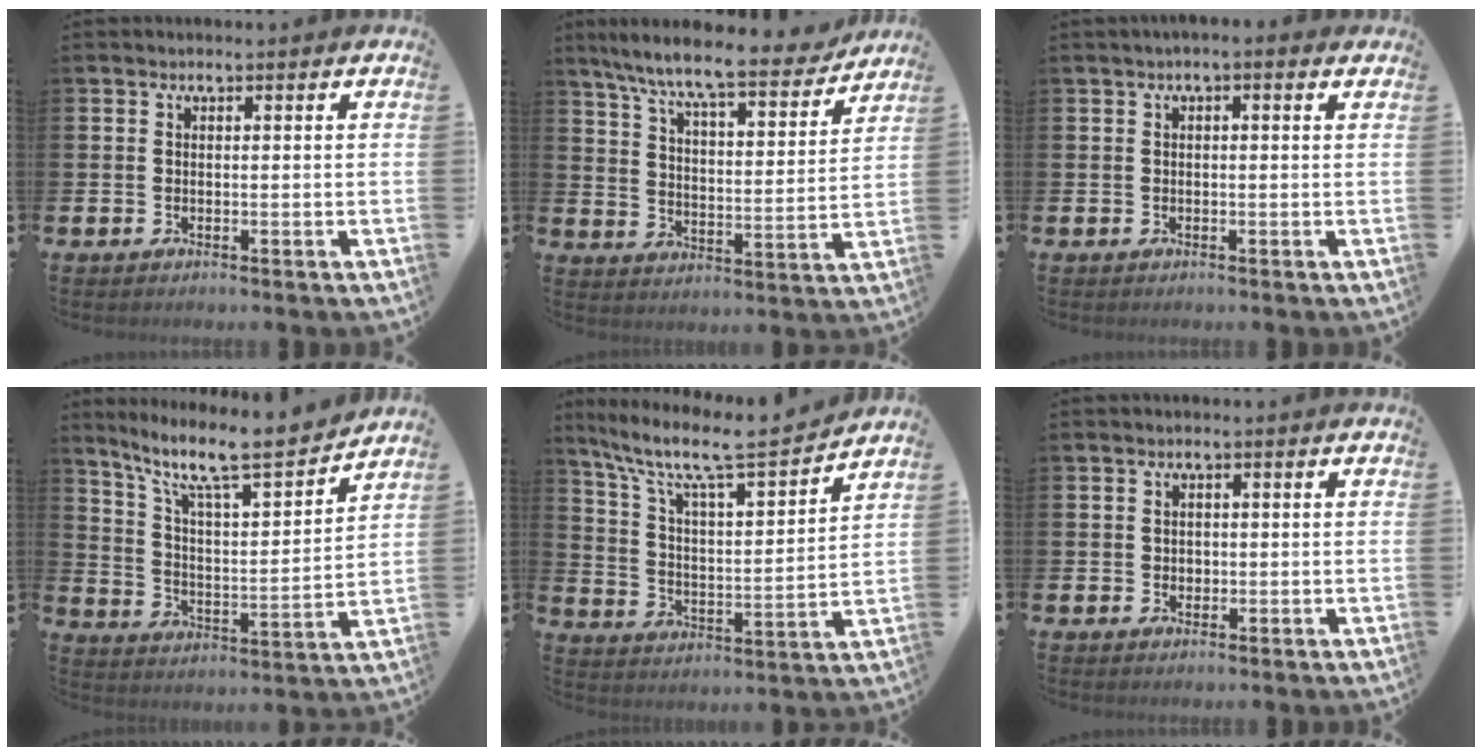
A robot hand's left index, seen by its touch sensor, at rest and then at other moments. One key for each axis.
{"total": 9.3, "fx": 8.4, "fy": 0.9, "fz": 3.9, "tx": -0.100, "ty": -0.057, "tz": 0.139}
{"total": 0.9, "fx": 0.0, "fy": 0.3, "fz": 0.9, "tx": -0.013, "ty": 0.002, "tz": -0.002}
{"total": 10.2, "fx": 9.0, "fy": 1.2, "fz": 4.8, "tx": -0.121, "ty": -0.063, "tz": 0.148}
{"total": 9.3, "fx": 8.0, "fy": 1.2, "fz": 4.5, "tx": -0.123, "ty": -0.053, "tz": 0.131}
{"total": 1.0, "fx": 0.2, "fy": 1.0, "fz": 0.3, "tx": 0.009, "ty": 0.002, "tz": -0.001}